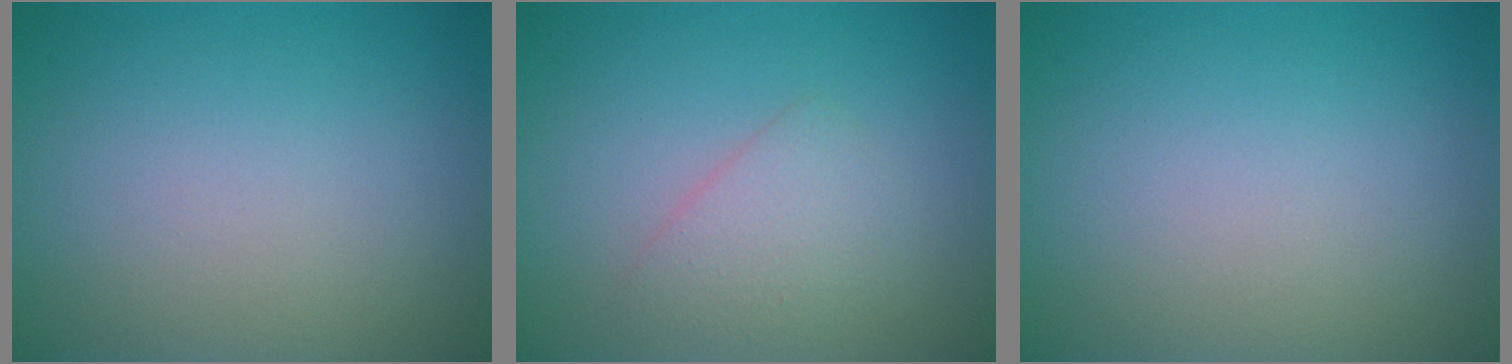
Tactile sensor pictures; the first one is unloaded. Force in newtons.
{"total": 2.2, "press": 2.2, "slide": 0.1}
{"total": 0.0}